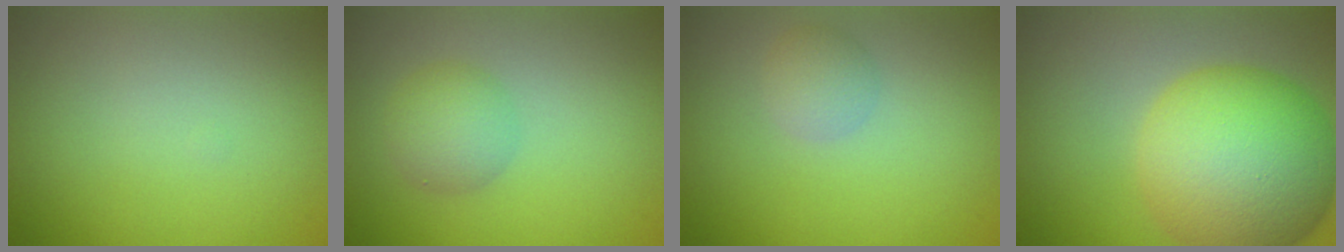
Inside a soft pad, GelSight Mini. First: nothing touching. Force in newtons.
{"total": 2.9, "press": 2.9, "slide": 0.1}
{"total": 1.7, "press": 1.7, "slide": 0.1}
{"total": 12.2, "press": 12.2, "slide": 0.2}